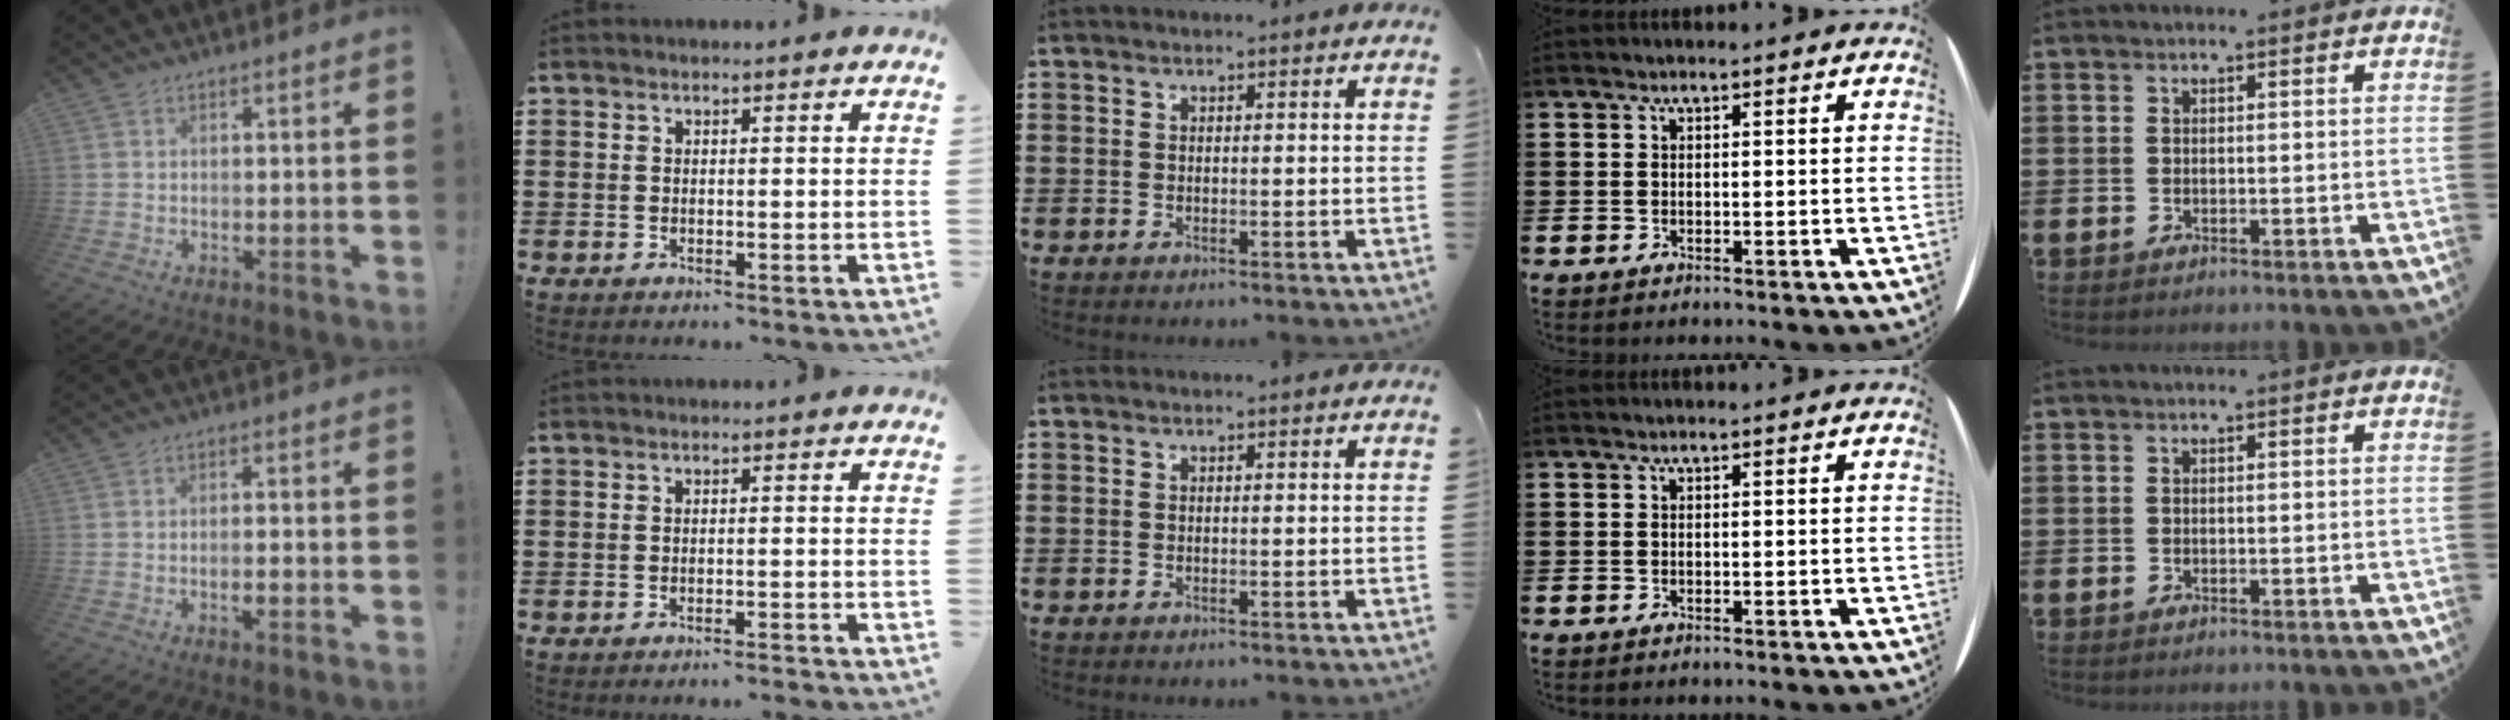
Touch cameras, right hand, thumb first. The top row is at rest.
{"thumb": {"total": 2.2, "force": [-1.1, 0.2, 1.9], "torque": [-0.035, 0.003, -0.018]}, "index": {"total": 1.2, "force": [-1.2, -0.2, 0.4], "torque": [-0.008, 0.001, -0.023]}}